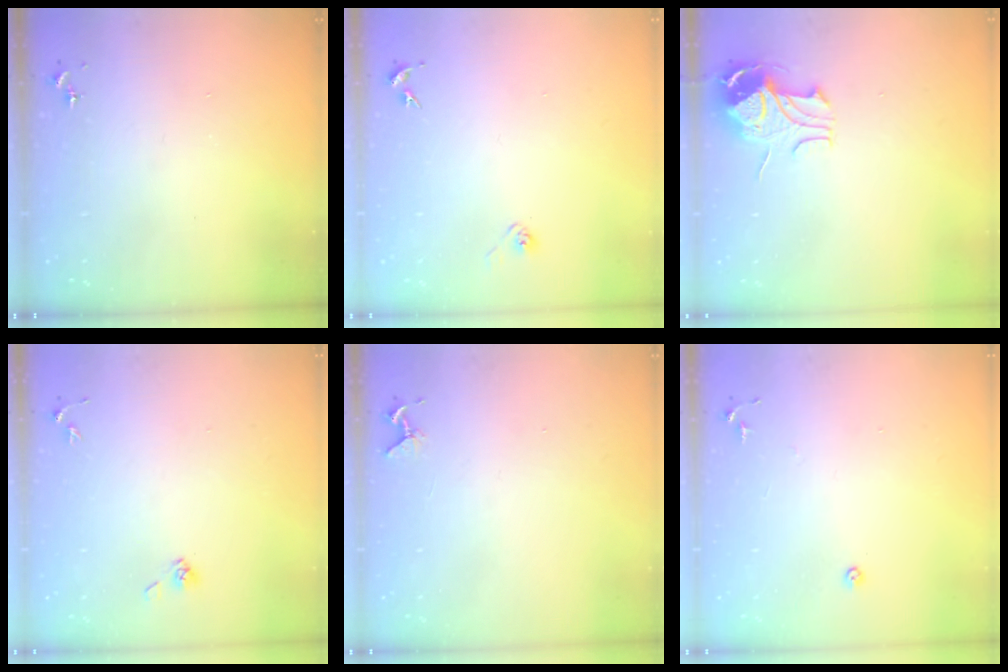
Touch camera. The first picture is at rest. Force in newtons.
{"total": 2.8, "press": 2.6, "slide": 1.1}
{"total": 9.9, "press": 9.8, "slide": 1.4}
{"total": 3.9, "press": 3.5, "slide": 1.7}
{"total": 4.2, "press": 4.2, "slide": 0.4}
{"total": 5.5, "press": 5.5, "slide": 0.5}